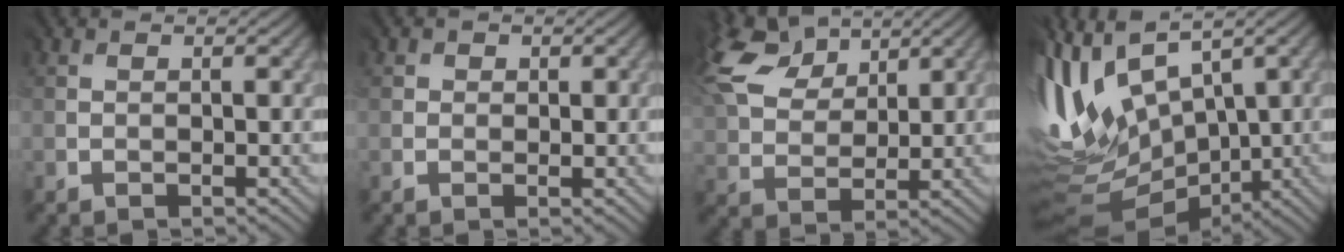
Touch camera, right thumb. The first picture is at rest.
{"total": 0.9, "force": [0.4, 0.4, -0.7], "torque": [0.011, -0.001, 0.001]}
{"total": 10.5, "force": [6.8, 5.5, 5.9], "torque": [-0.162, 0.031, 0.126]}
{"total": 13.4, "force": [2.9, 6.9, 11.1], "torque": [-0.271, 0.008, 0.065]}